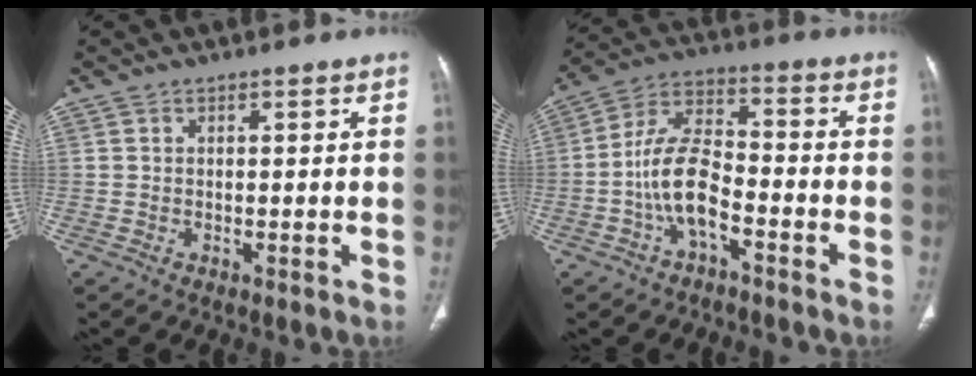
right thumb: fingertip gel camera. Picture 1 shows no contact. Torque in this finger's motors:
{"motor_torque": [4.10, 0.91, 1.29, -1.48, 0.19]}